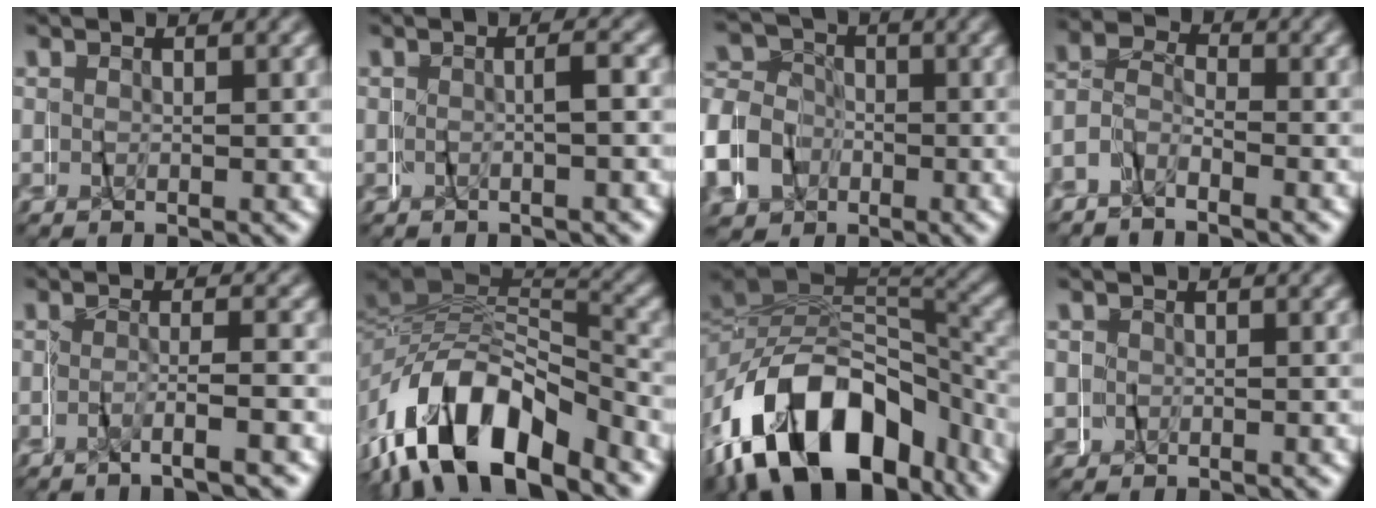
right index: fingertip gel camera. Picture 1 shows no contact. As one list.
[{"total": 1.2, "force": [-0.7, -1.0, 0.2], "torque": [-0.012, 0.006, -0.010]}, {"total": 7.8, "force": [-1.6, 7.3, 2.4], "torque": [-0.073, -0.012, -0.031]}, {"total": 5.0, "force": [-2.0, 4.1, 1.8], "torque": [-0.057, 0.002, -0.046]}, {"total": 2.9, "force": [-2.4, 0.1, 1.7], "torque": [-0.042, 0.004, -0.045]}, {"total": 11.8, "force": [-3.8, 7.5, 8.3], "torque": [-0.180, -0.014, -0.053]}, {"total": 16.0, "force": [-6.1, 10.0, 10.8], "torque": [-0.219, -0.029, -0.076]}, {"total": 3.2, "force": [0.4, 3.0, 0.9], "torque": [-0.032, 0.011, -0.003]}]